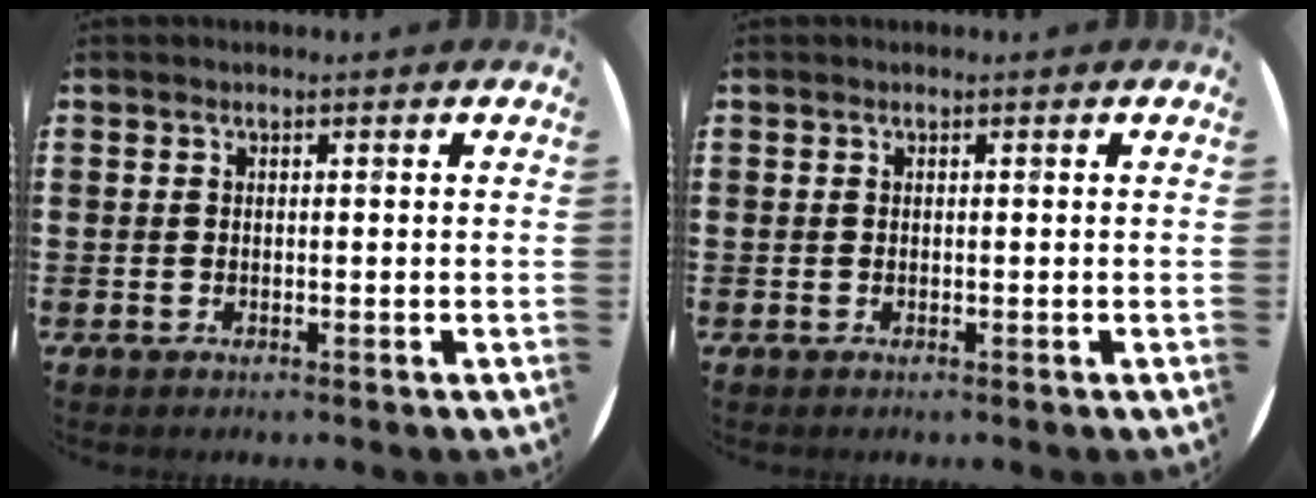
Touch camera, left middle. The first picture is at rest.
{"total": 0.0}